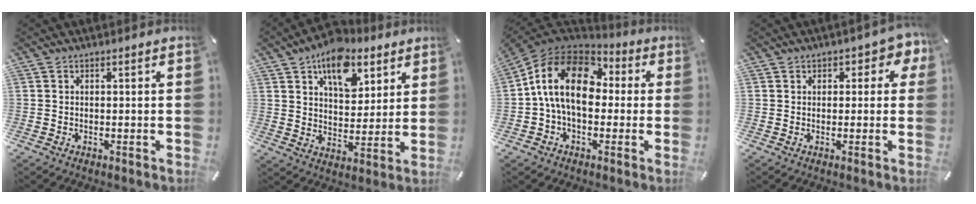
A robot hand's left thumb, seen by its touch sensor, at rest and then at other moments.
{"total": 12.6, "force": [7.6, 7.9, 6.3], "torque": [-0.086, -0.038, 0.133]}
{"total": 16.1, "force": [1.3, 11.2, 11.5], "torque": [-0.240, 0.020, 0.022]}
{"total": 3.5, "force": [1.3, 2.5, 2.0], "torque": [-0.011, 0.000, 0.015]}